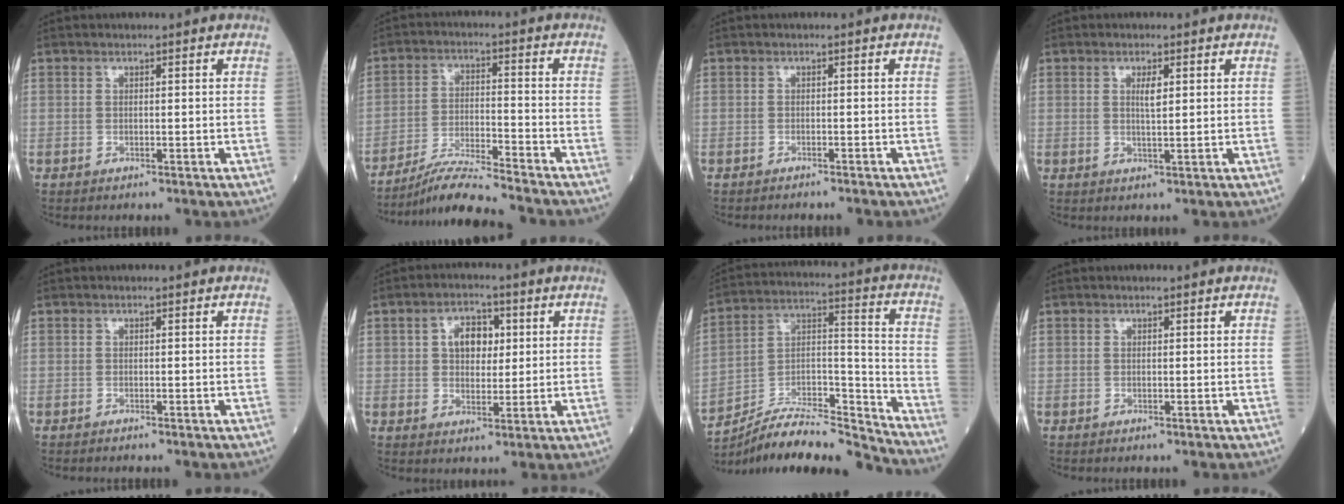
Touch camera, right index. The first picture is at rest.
{"total": 9.2, "force": [-8.5, -1.1, 3.4], "torque": [-0.061, -0.015, -0.153]}
{"total": 2.5, "force": [-2.4, 0.2, 0.8], "torque": [-0.014, -0.002, -0.030]}
{"total": 2.4, "force": [0.9, 0.3, 2.2], "torque": [-0.042, -0.001, 0.017]}
{"total": 0.9, "force": [-0.8, 0.0, 0.4], "torque": [-0.004, 0.000, -0.012]}
{"total": 5.6, "force": [1.4, 3.5, 4.1], "torque": [-0.067, 0.013, 0.025]}
{"total": 17.4, "force": [-16.4, 1.1, 5.5], "torque": [-0.085, 0.045, -0.281]}
{"total": 0.0}